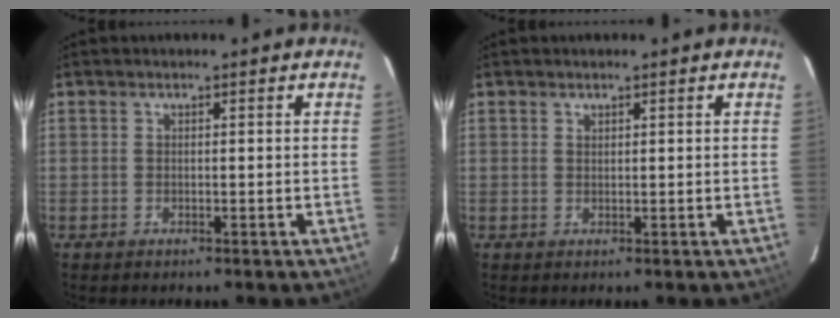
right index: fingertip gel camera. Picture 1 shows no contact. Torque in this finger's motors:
{"motor_torque": [-0.56, 0.61, -0.03, 0.00]}